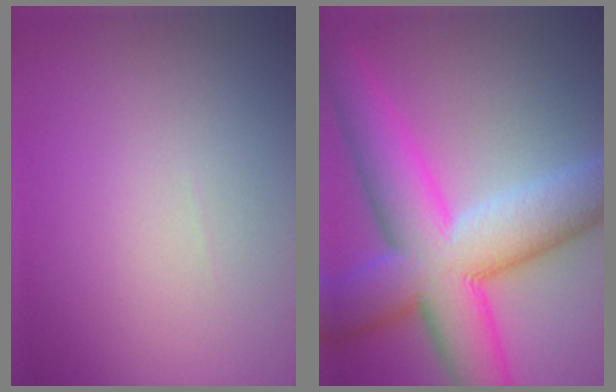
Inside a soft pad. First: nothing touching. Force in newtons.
{"total": 13.1, "press": 13.1, "slide": 0.4}